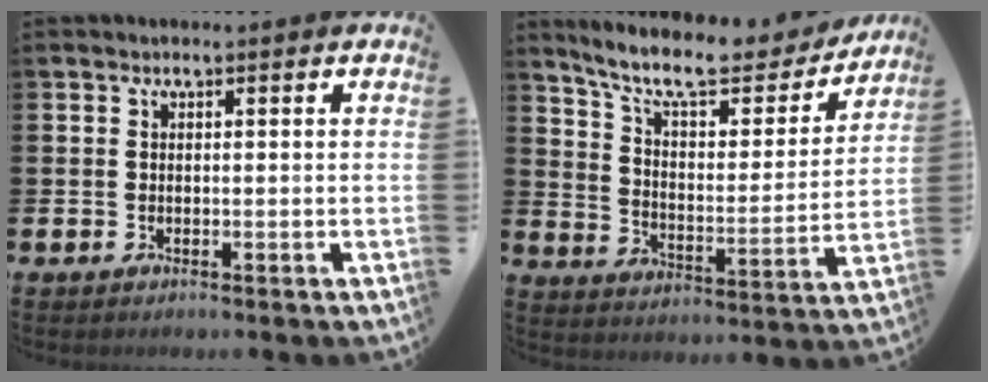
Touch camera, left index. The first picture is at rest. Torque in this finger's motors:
{"motor_torque": [1.11, -1.03, 0.76, 0.21]}